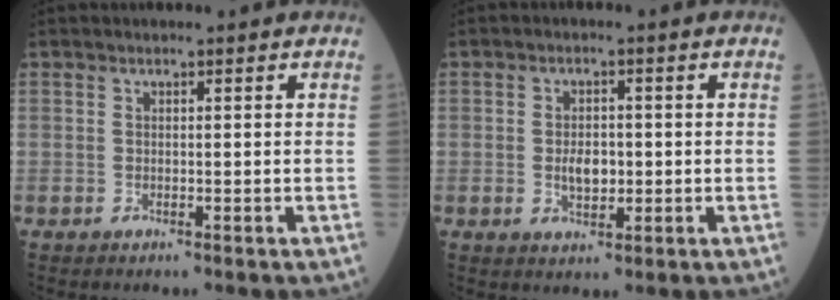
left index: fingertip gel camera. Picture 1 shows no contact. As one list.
[{"total": 3.7, "force": [-0.4, 2.1, 3.0], "torque": [-0.055, 0.001, -0.004]}]